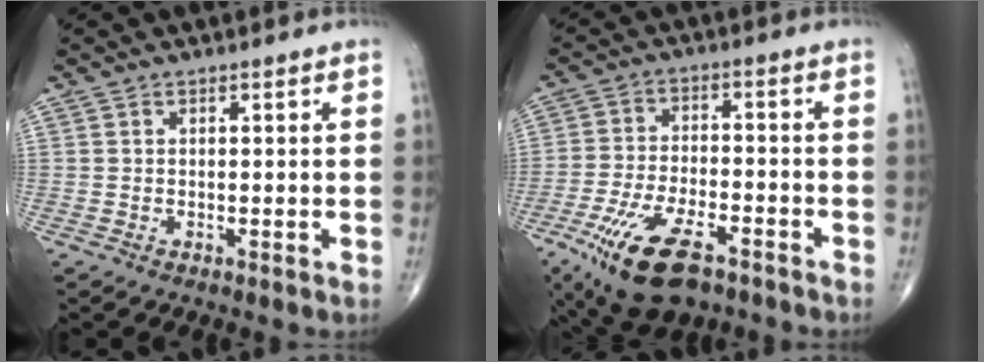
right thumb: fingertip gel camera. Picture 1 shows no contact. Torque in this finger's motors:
{"motor_torque": [0.43, 0.29, 1.07, -0.74, 0.37]}